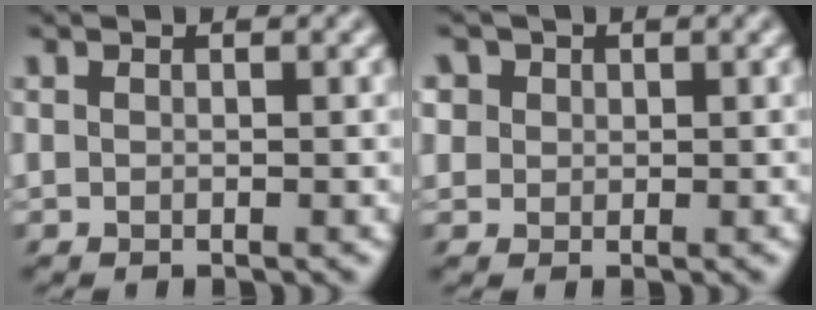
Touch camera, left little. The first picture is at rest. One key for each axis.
{"total": 3.3, "fx": 0.9, "fy": 2.8, "fz": 1.4, "tx": -0.052, "ty": 0.021, "tz": 0.017}